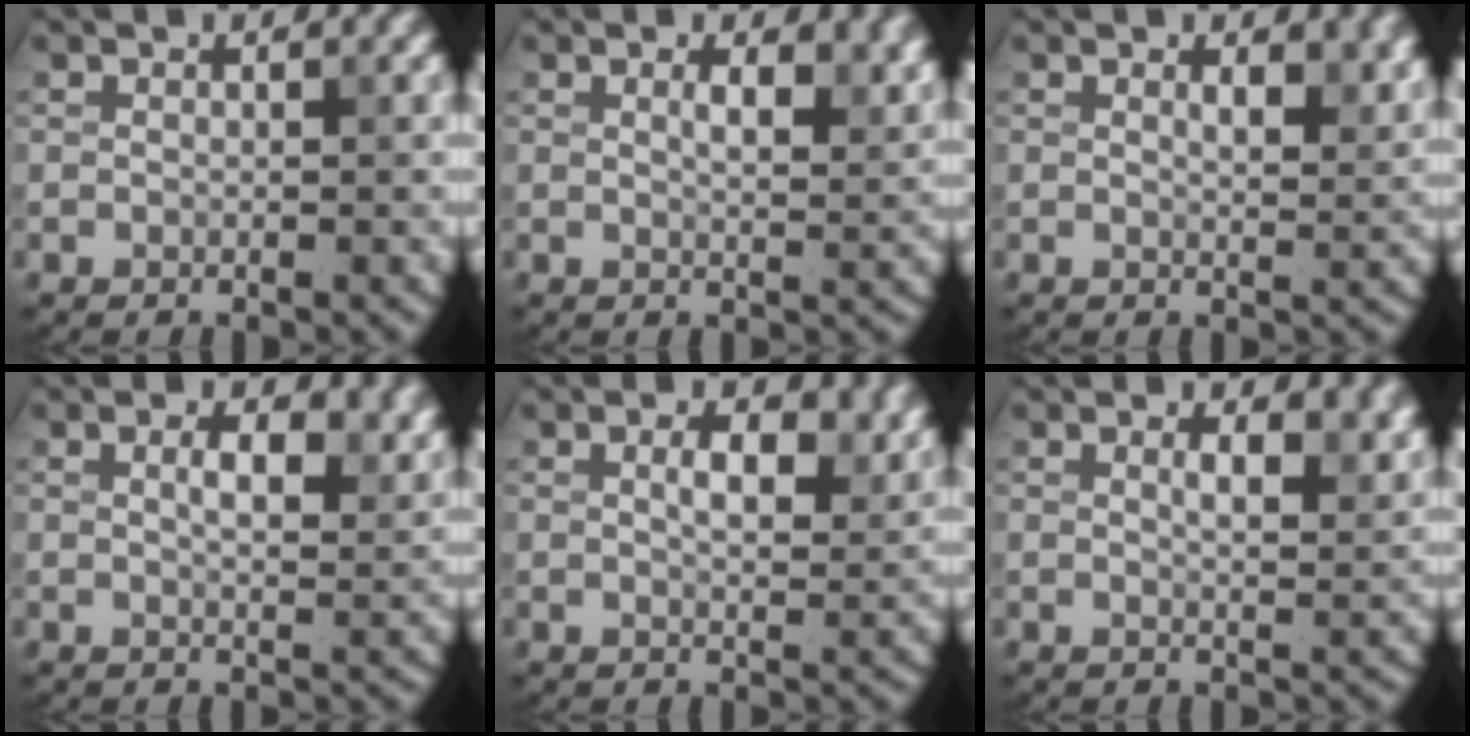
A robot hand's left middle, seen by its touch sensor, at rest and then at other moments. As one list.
[{"total": 3.4, "force": [1.7, 1.3, 2.7], "torque": [-0.035, 0.000, 0.027]}, {"total": 2.5, "force": [1.3, 0.9, 1.9], "torque": [-0.023, -0.004, 0.024]}, {"total": 3.7, "force": [1.6, 1.6, 3.0], "torque": [-0.049, -0.001, 0.026]}, {"total": 3.8, "force": [1.6, 1.7, 3.0], "torque": [-0.053, -0.002, 0.027]}, {"total": 3.6, "force": [1.7, 1.4, 2.8], "torque": [-0.034, 0.001, 0.025]}]